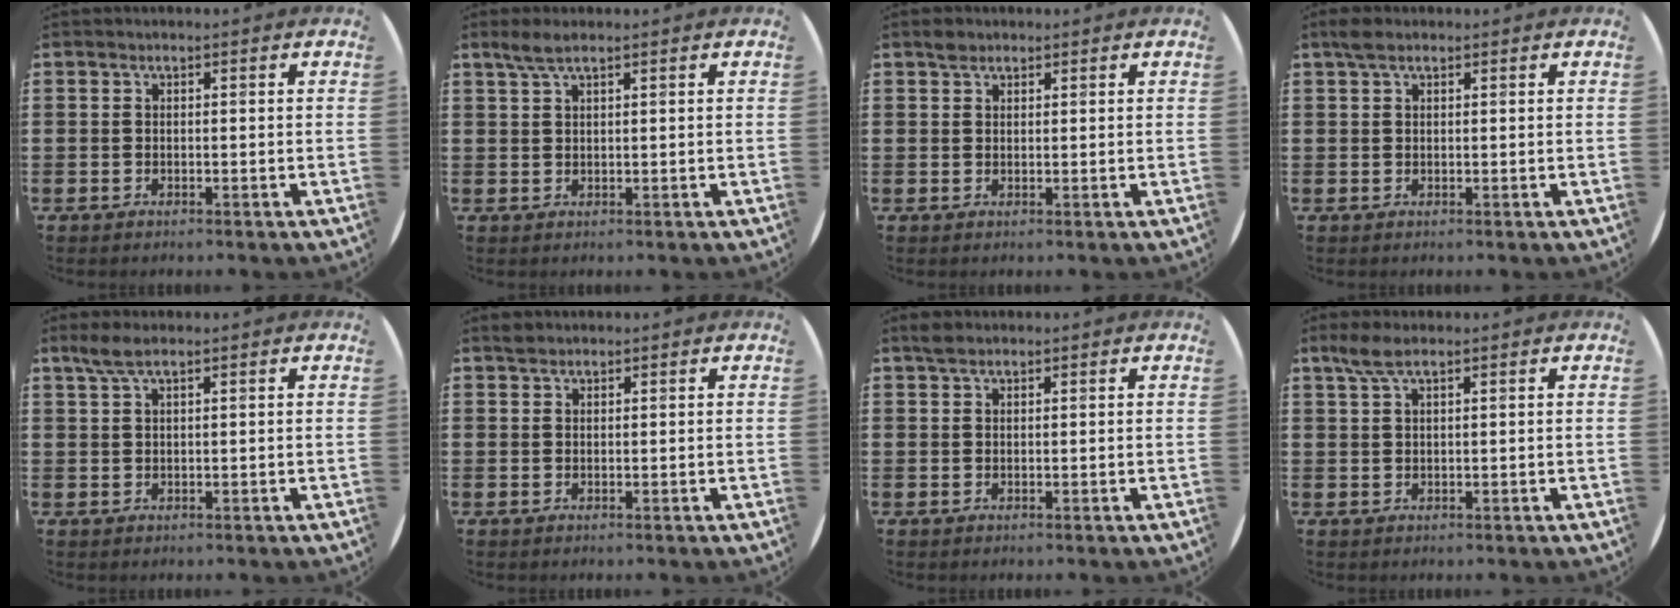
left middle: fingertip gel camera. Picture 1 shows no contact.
{"total": 2.4, "force": [1.8, 0.4, 1.5], "torque": [-0.032, 0.005, 0.031]}
{"total": 1.3, "force": [1.1, 0.6, 0.2], "torque": [0.001, 0.000, 0.020]}
{"total": 1.6, "force": [1.2, 0.7, 0.9], "torque": [-0.019, 0.006, 0.021]}
{"total": 2.5, "force": [1.8, 0.5, 1.7], "torque": [-0.037, 0.004, 0.032]}
{"total": 0.8, "force": [0.8, 0.3, 0.1], "torque": [0.004, 0.000, 0.013]}
{"total": 1.3, "force": [1.1, 0.5, 0.5], "torque": [-0.004, 0.001, 0.018]}
{"total": 3.0, "force": [2.1, 0.7, 2.1], "torque": [-0.045, 0.005, 0.036]}